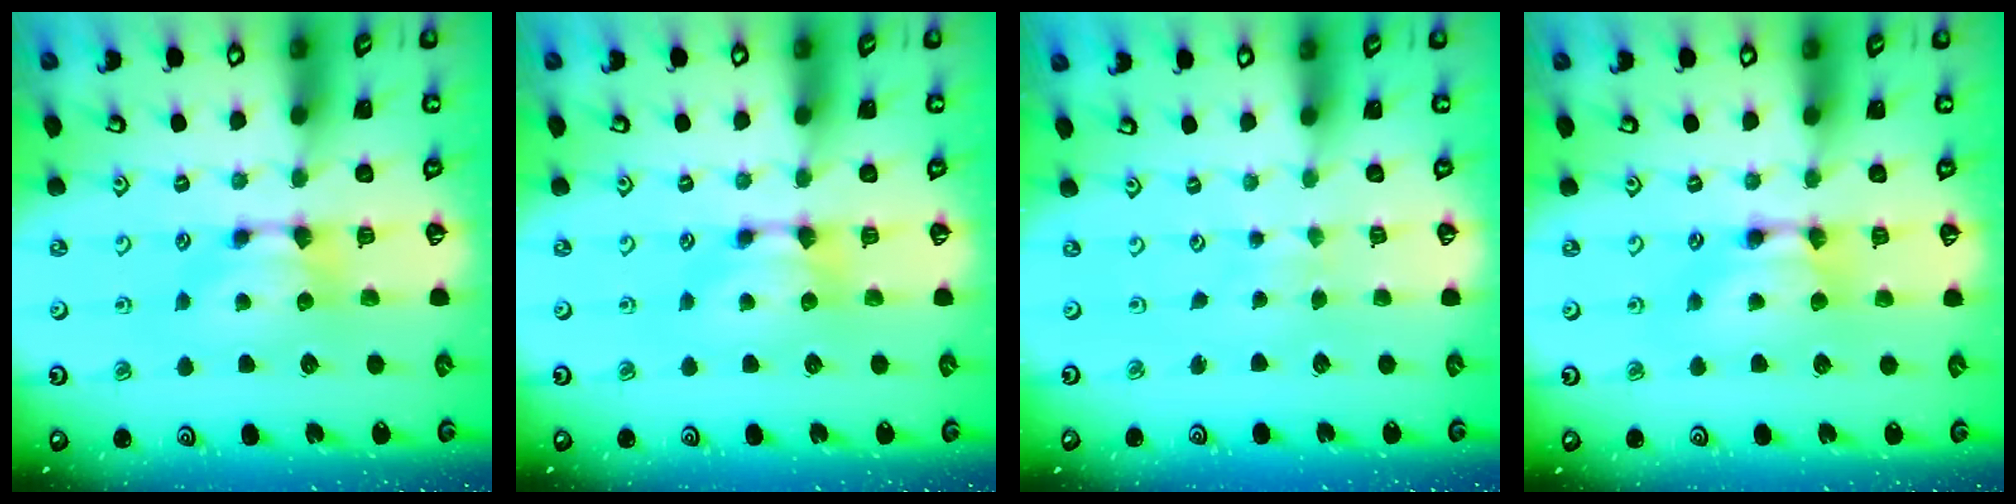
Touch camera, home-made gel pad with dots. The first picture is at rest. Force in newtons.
{"total": 0.0}
{"total": 3.2, "press": 3.2, "slide": 0.2}
{"total": 1.7, "press": 1.7, "slide": 0.2}